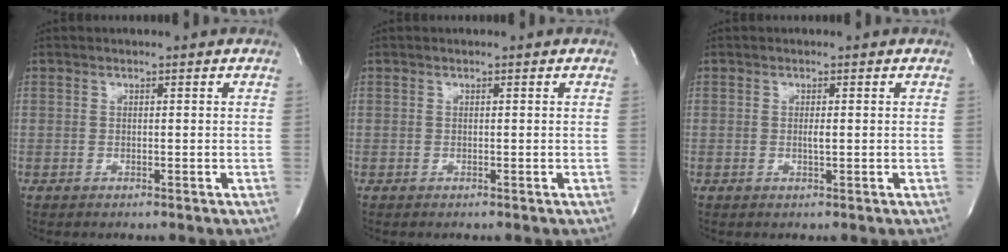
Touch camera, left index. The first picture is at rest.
{"total": 0.0}
{"total": 1.0, "force": [0.0, 0.1, 1.0], "torque": [-0.021, -0.002, -0.001]}